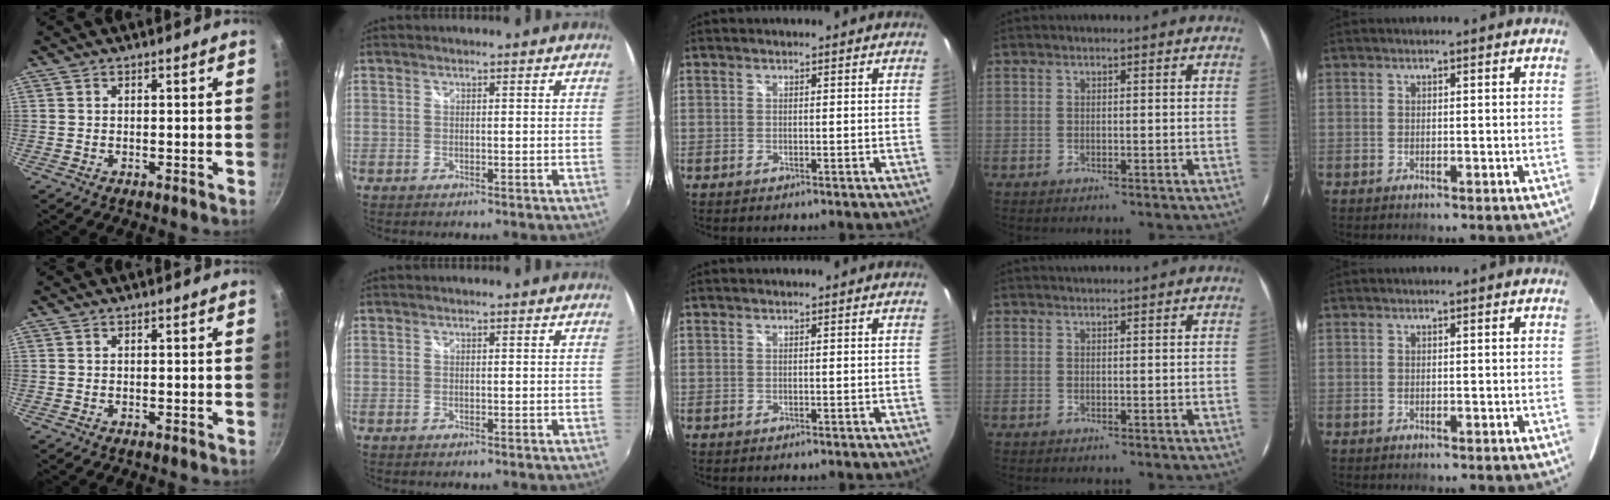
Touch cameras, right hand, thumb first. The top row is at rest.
{"ring": {"total": 1.0, "force": [0.9, -0.2, 0.1], "torque": [-0.009, -0.002, 0.015]}}